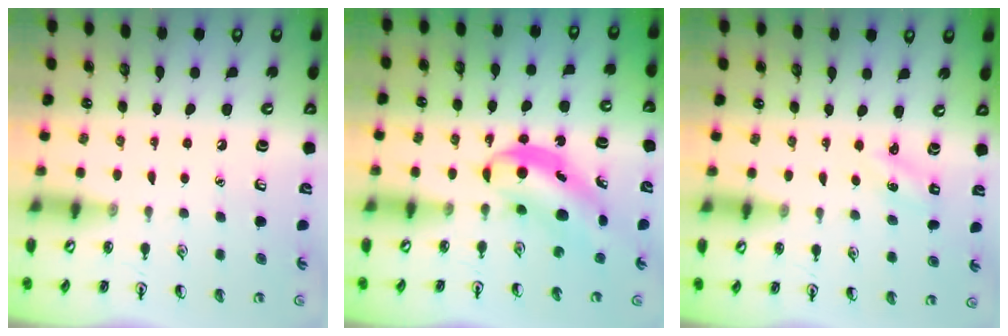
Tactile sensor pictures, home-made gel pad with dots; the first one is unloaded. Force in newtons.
{"total": 6.6, "press": 6.5, "slide": 0.8}
{"total": 1.4, "press": 1.3, "slide": 0.6}